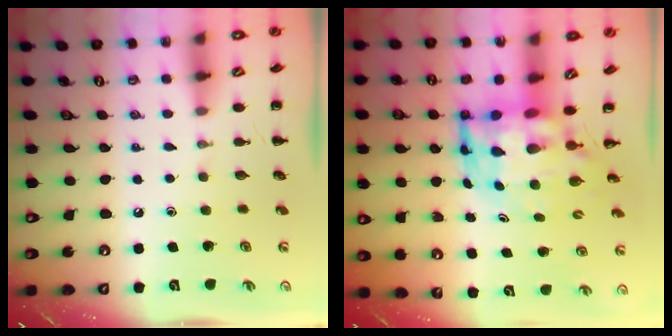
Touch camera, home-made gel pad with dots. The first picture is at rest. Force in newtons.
{"total": 7.5, "press": 7.2, "slide": 2.2}